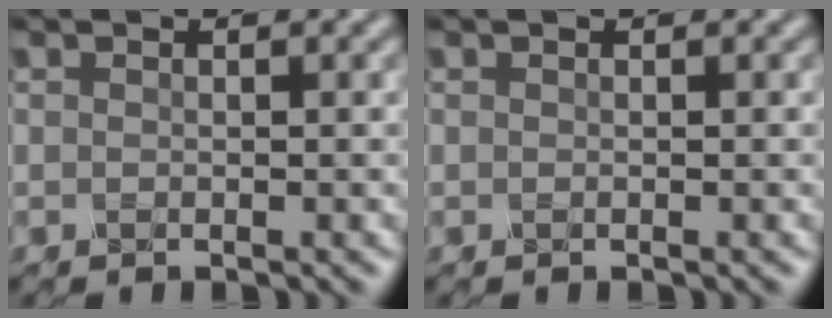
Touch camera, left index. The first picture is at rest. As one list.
[{"total": 0.0}]